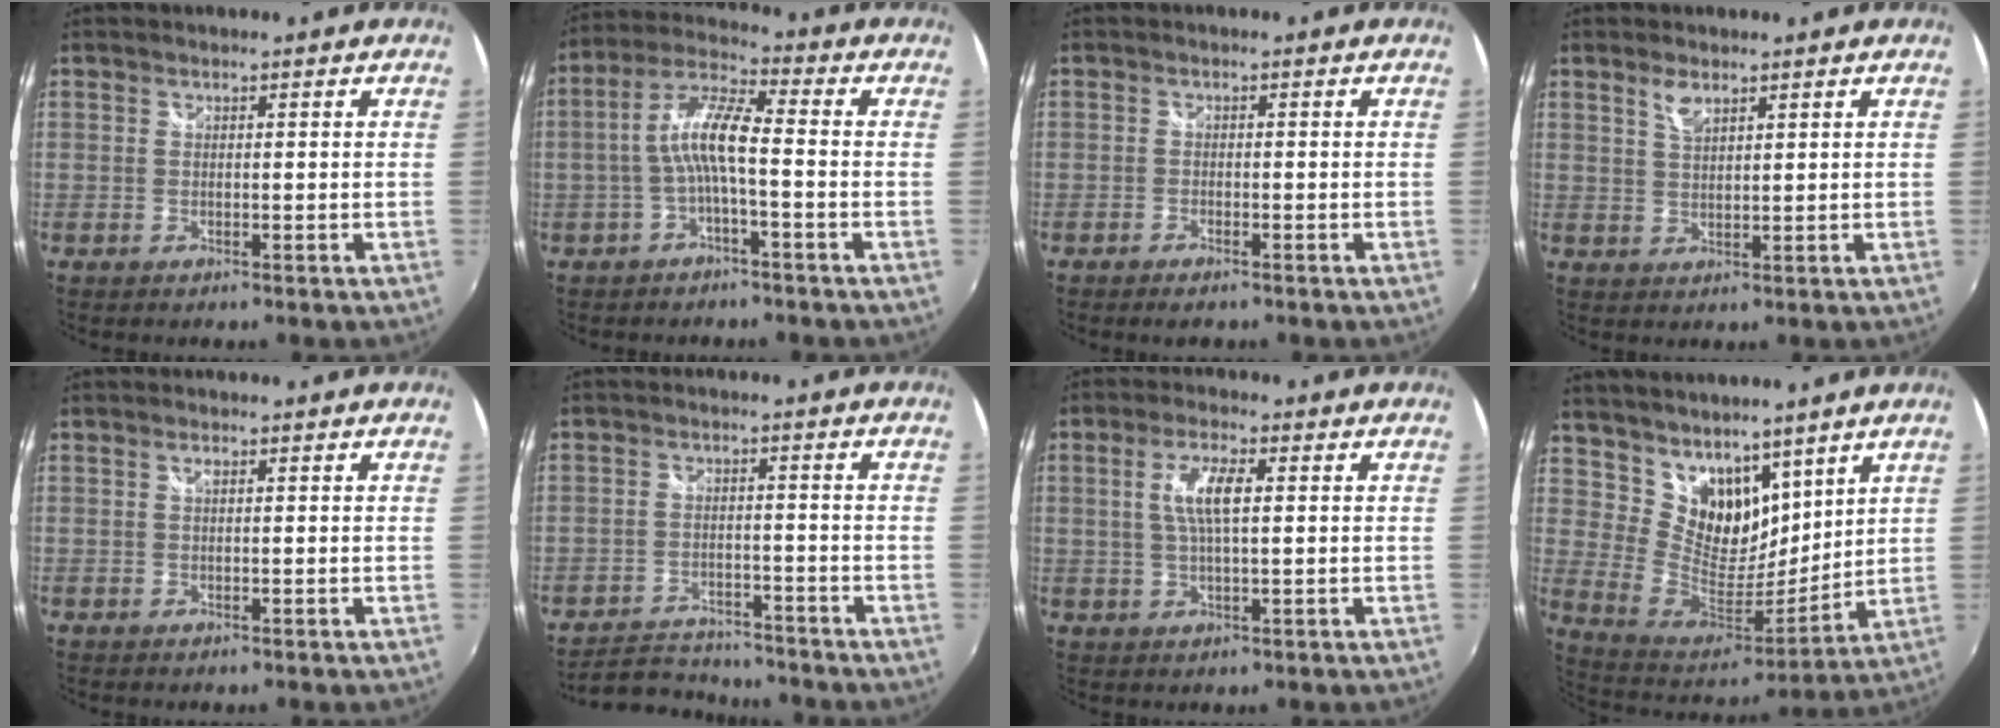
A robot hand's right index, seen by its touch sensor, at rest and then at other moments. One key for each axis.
{"total": 7.9, "fx": -1.7, "fy": 1.3, "fz": 7.6, "tx": -0.171, "ty": 0.016, "tz": -0.031}
{"total": 2.1, "fx": -1.7, "fy": 0.7, "fz": 1.1, "tx": -0.030, "ty": -0.004, "tz": -0.033}
{"total": 3.1, "fx": 2.0, "fy": 1.2, "fz": 2.0, "tx": -0.035, "ty": 0.001, "tz": 0.037}
{"total": 0.7, "fx": 0.3, "fy": 0.2, "fz": 0.7, "tx": -0.013, "ty": 0.003, "tz": 0.003}
{"total": 9.1, "fx": -8.4, "fy": 2.9, "fz": 1.6, "tx": -0.058, "ty": 0.010, "tz": -0.129}
{"total": 6.2, "fx": 1.2, "fy": 1.7, "fz": 5.9, "tx": -0.115, "ty": 0.004, "tz": 0.023}
{"total": 14.9, "fx": 10.2, "fy": 8.8, "fz": 6.5, "tx": -0.136, "ty": 0.002, "tz": 0.202}